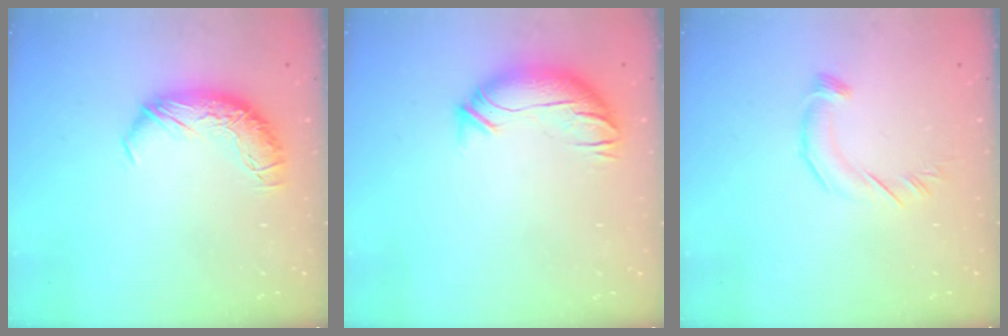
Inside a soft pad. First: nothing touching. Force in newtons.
{"total": 3.3, "press": 2.5, "slide": 2.1}
{"total": 3.9, "press": 3.9, "slide": 0.4}